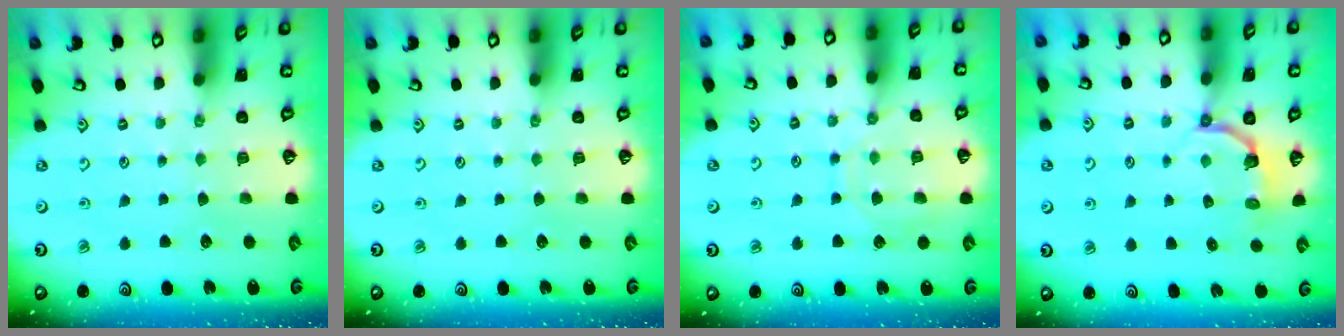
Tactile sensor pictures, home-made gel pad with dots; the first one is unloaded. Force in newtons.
{"total": 0.0}
{"total": 9.9, "press": 9.9, "slide": 0.8}
{"total": 3.5, "press": 1.8, "slide": 3.1}